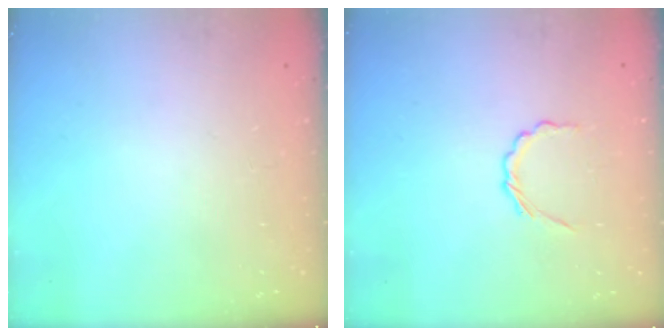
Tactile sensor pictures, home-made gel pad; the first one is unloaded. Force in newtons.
{"total": 2.6, "press": 2.4, "slide": 1.0}